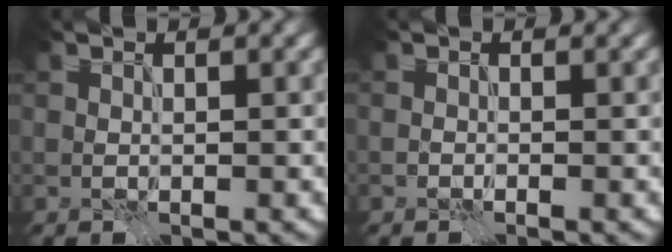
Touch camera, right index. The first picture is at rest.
{"total": 0.0}